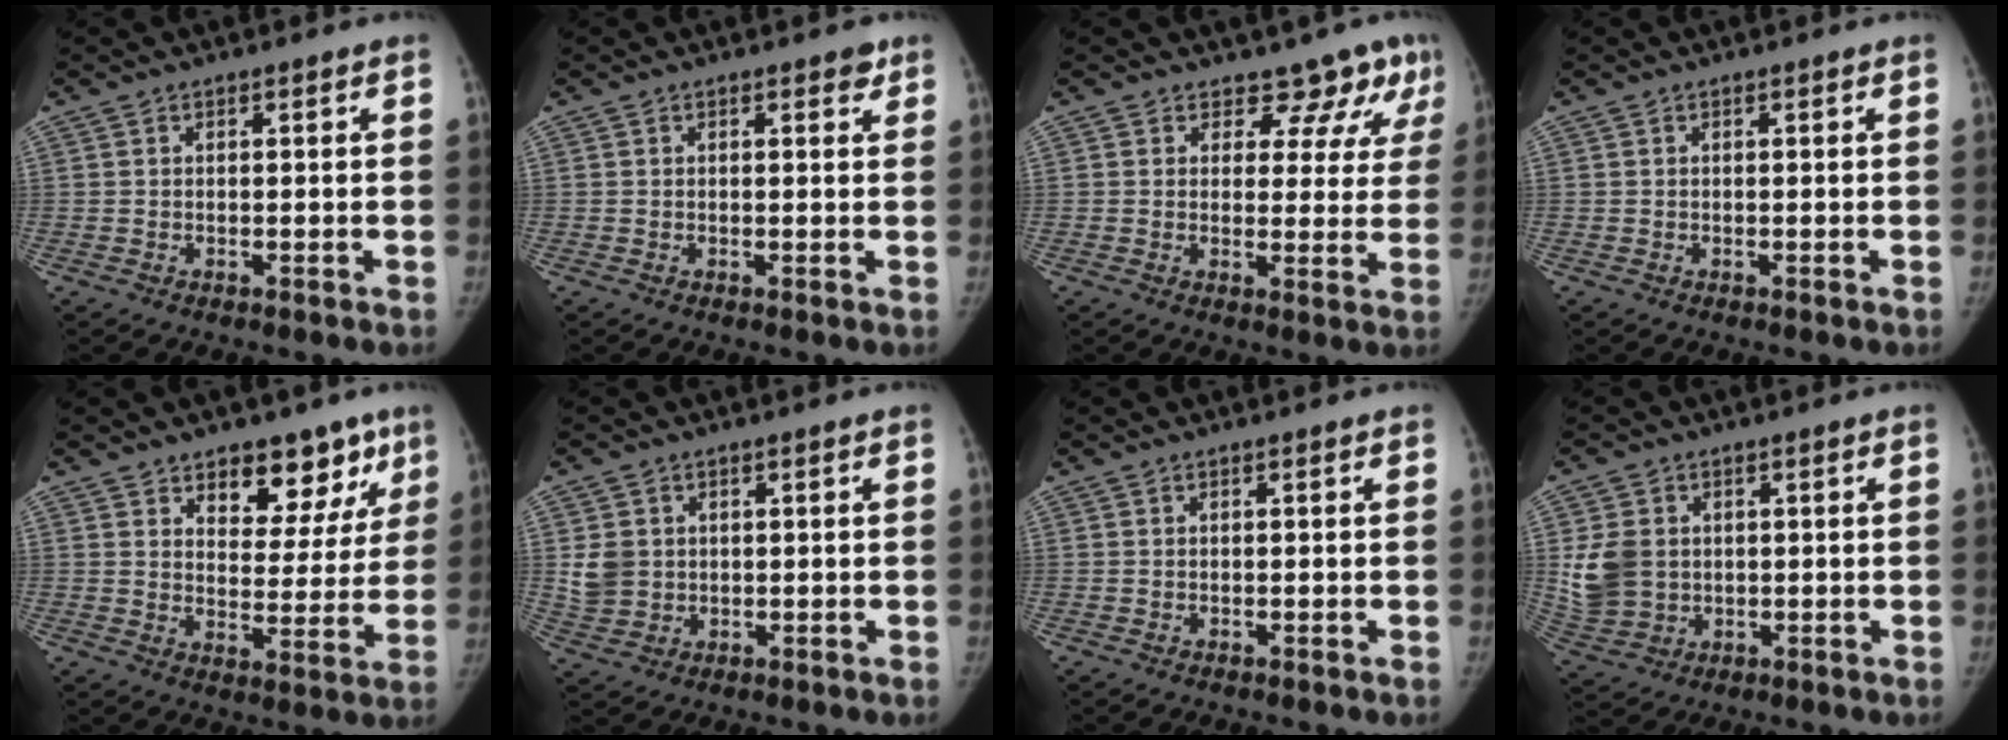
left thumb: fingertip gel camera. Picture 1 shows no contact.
{"total": 1.5, "force": [1.0, 0.8, 0.8], "torque": [0.003, -0.004, 0.008]}
{"total": 8.7, "force": [6.9, 4.9, 2.3], "torque": [0.022, -0.034, 0.061]}
{"total": 0.0}
{"total": 12.2, "force": [7.8, 6.9, 6.3], "torque": [-0.026, -0.042, 0.112]}
{"total": 5.1, "force": [1.0, 4.5, 2.3], "torque": [-0.029, -0.004, 0.029]}
{"total": 0.0}
{"total": 8.7, "force": [1.1, 7.1, 4.8], "torque": [-0.083, -0.003, 0.034]}